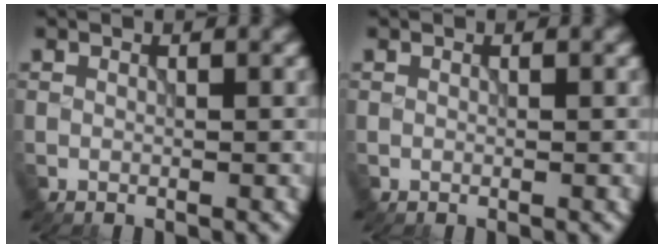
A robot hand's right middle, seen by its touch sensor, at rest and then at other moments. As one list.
[{"total": 0.0}]